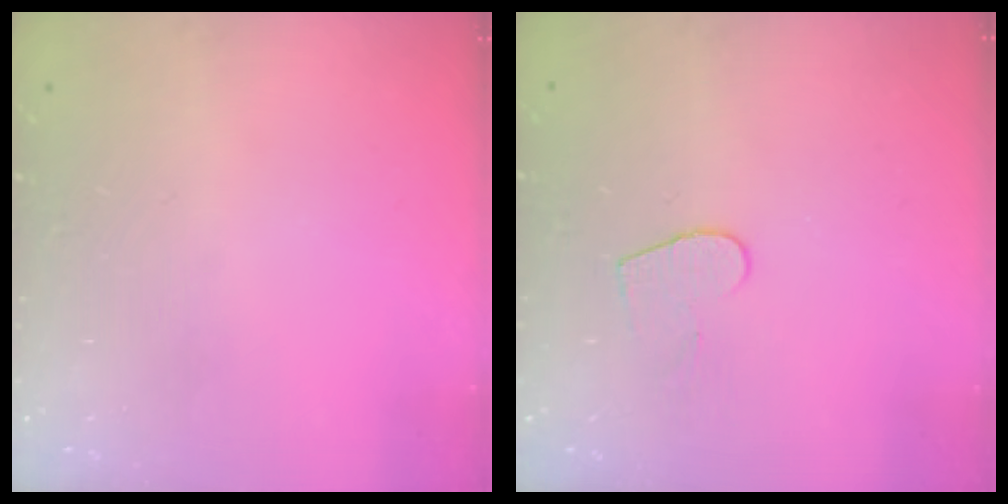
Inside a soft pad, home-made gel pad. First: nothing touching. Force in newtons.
{"total": 5.8, "press": 5.8, "slide": 0.4}